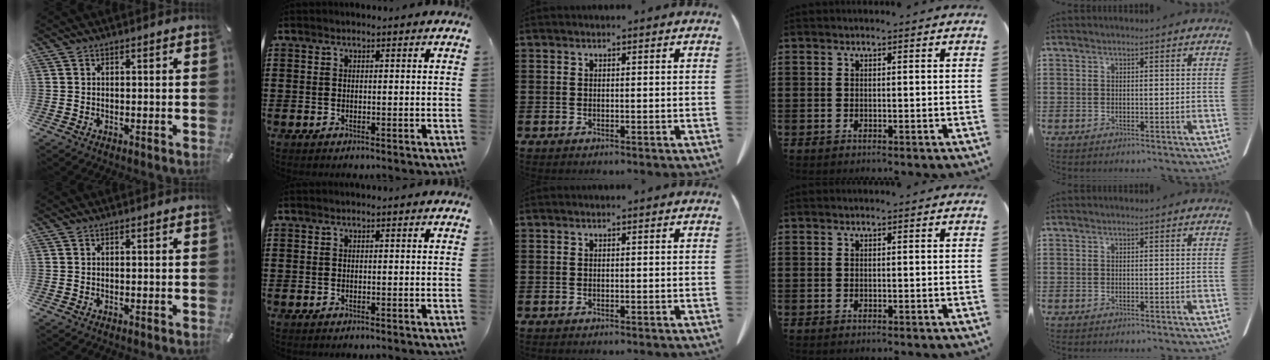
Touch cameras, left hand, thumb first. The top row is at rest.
{}